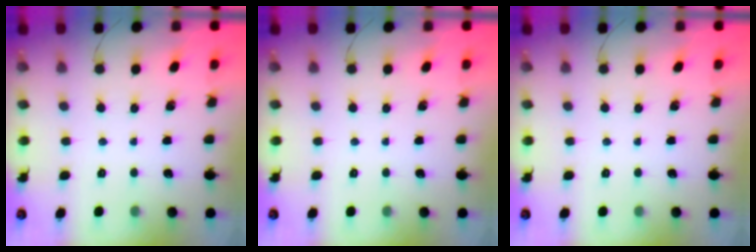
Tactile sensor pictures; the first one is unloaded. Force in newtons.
{"total": 0.0}
{"total": 0.0}